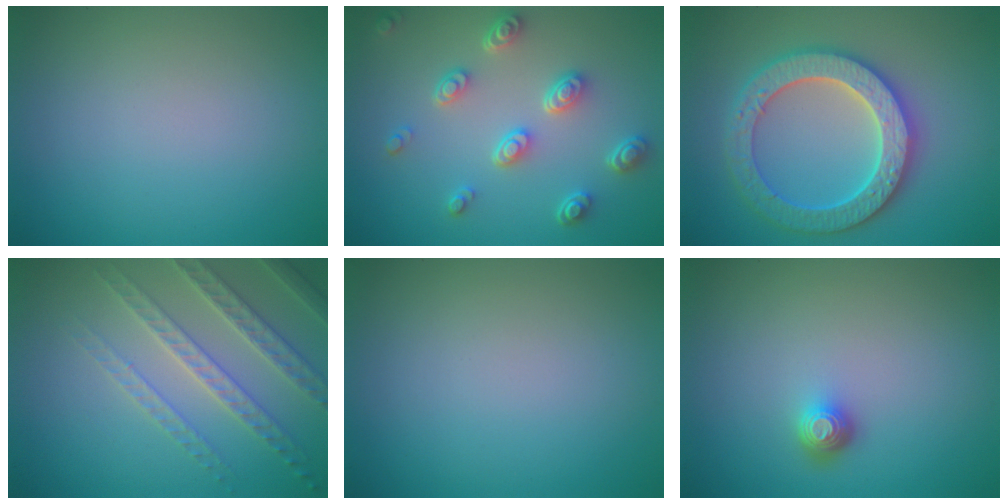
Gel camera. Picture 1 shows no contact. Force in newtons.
{"total": 4.5, "press": 3.4, "slide": 2.9}
{"total": 6.4, "press": 6.3, "slide": 1.4}
{"total": 3.8, "press": 3.6, "slide": 1.0}
{"total": 0.0}
{"total": 1.7, "press": 1.3, "slide": 1.1}